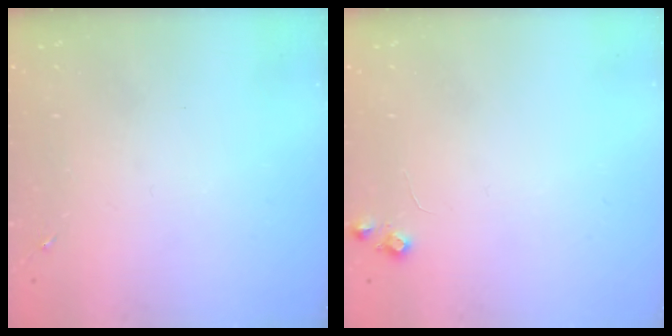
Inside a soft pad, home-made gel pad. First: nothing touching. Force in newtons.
{"total": 5.7, "press": 5.6, "slide": 0.9}